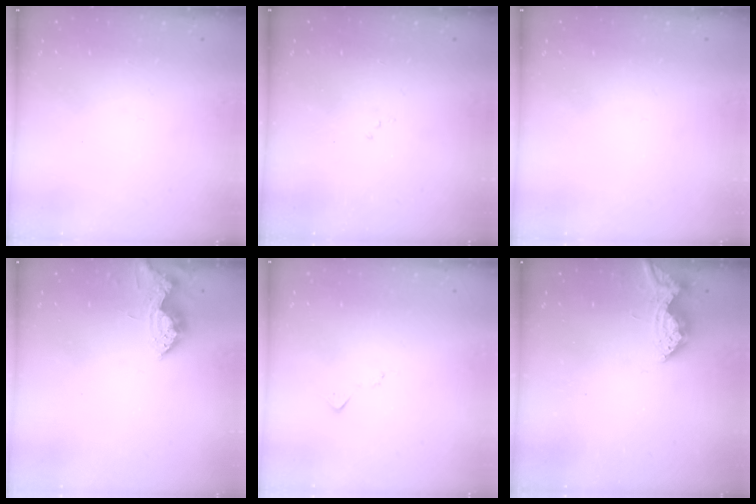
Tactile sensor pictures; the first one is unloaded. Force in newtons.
{"total": 6.1, "press": 6.1, "slide": 0.7}
{"total": 0.0}
{"total": 7.6, "press": 7.6, "slide": 0.6}
{"total": 7.2, "press": 7.2, "slide": 0.3}
{"total": 10.6, "press": 10.6, "slide": 0.9}